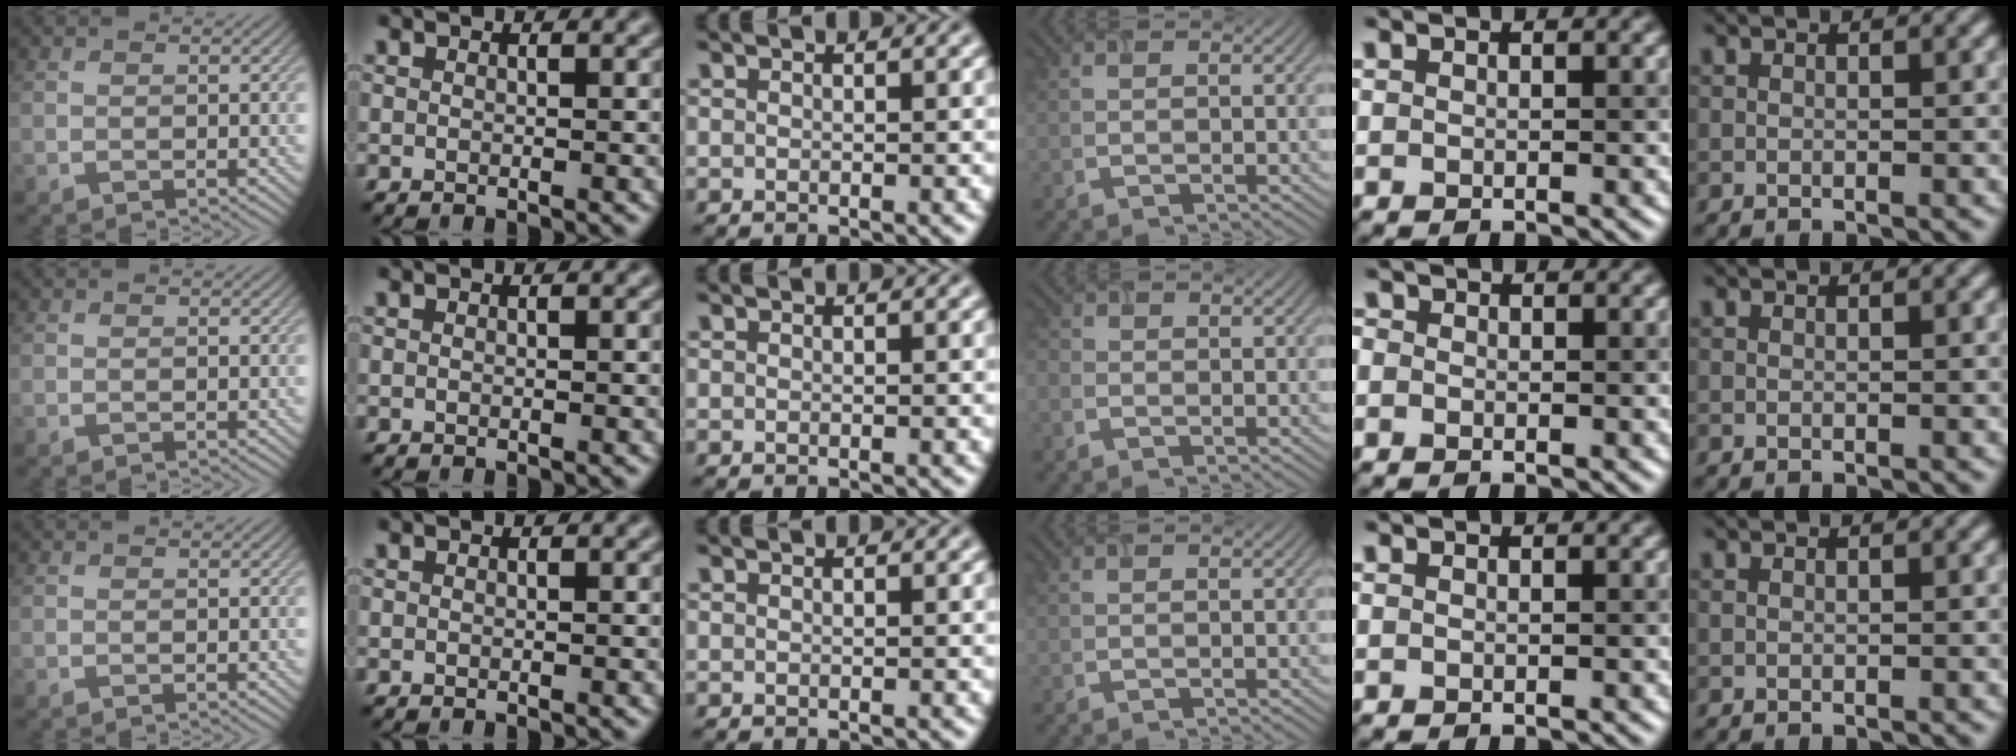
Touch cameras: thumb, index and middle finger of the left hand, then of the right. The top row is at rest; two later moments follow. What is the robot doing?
{"motion": "close", "object": "airpods case & airpods"}